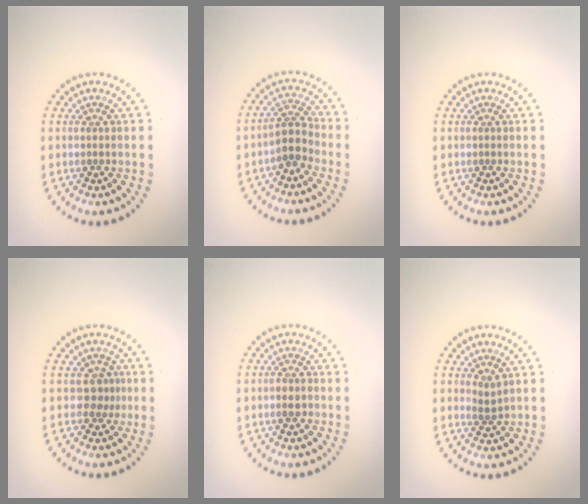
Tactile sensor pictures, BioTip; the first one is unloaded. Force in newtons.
{"total": 2.5, "press": 2.1, "slide": 1.4}
{"total": 0.0}
{"total": 1.6, "press": 1.2, "slide": 1.1}
{"total": 1.2, "press": 1.1, "slide": 0.4}
{"total": 1.1, "press": 0.7, "slide": 0.8}